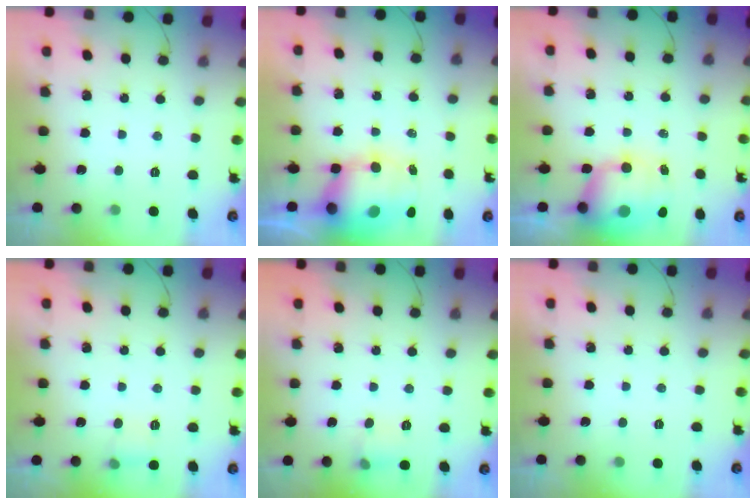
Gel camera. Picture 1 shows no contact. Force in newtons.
{"total": 11.6, "press": 11.2, "slide": 2.9}
{"total": 10.3, "press": 9.9, "slide": 2.8}
{"total": 6.2, "press": 5.7, "slide": 2.3}
{"total": 5.7, "press": 5.5, "slide": 1.6}
{"total": 0.0}